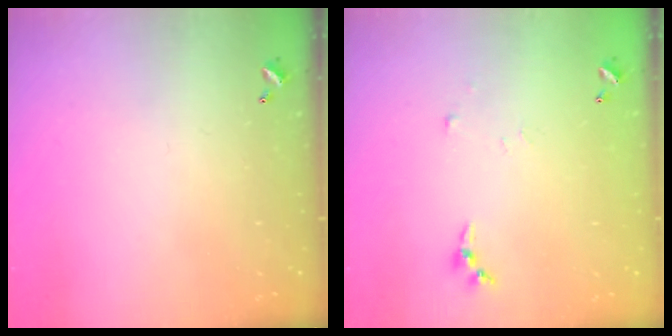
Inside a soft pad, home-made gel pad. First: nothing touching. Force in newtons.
{"total": 4.2, "press": 4.2, "slide": 0.5}